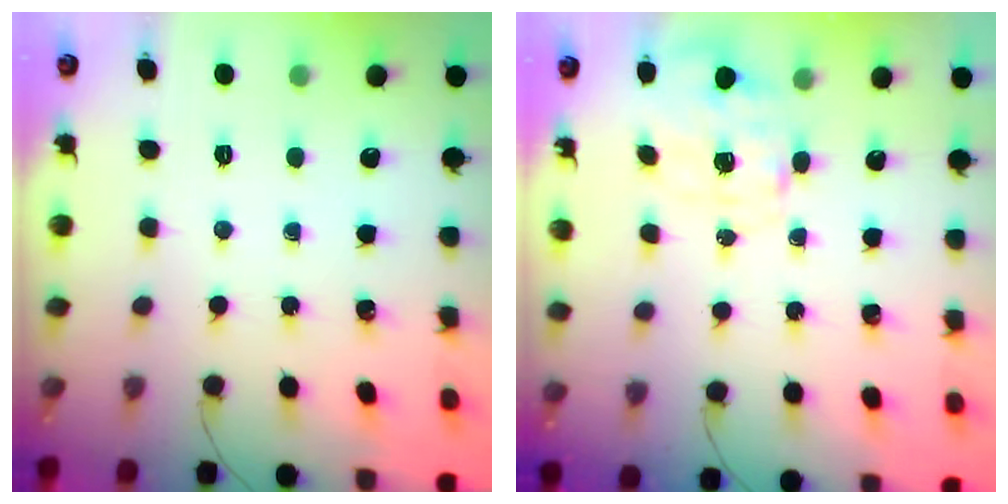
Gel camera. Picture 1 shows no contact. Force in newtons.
{"total": 2.8, "press": 2.6, "slide": 0.9}